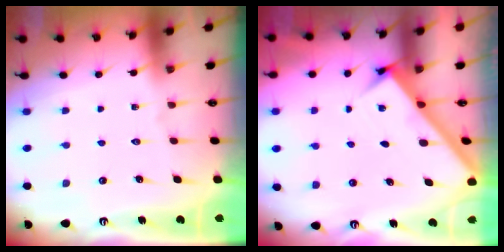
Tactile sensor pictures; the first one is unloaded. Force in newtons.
{"total": 2.9, "press": 2.9, "slide": 0.1}